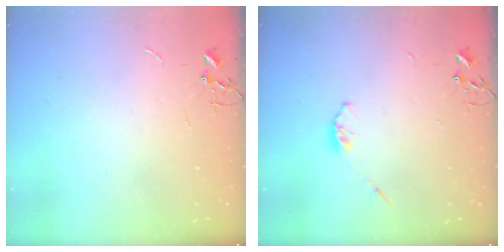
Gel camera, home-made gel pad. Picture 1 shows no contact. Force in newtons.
{"total": 3.3, "press": 3.3, "slide": 0.5}